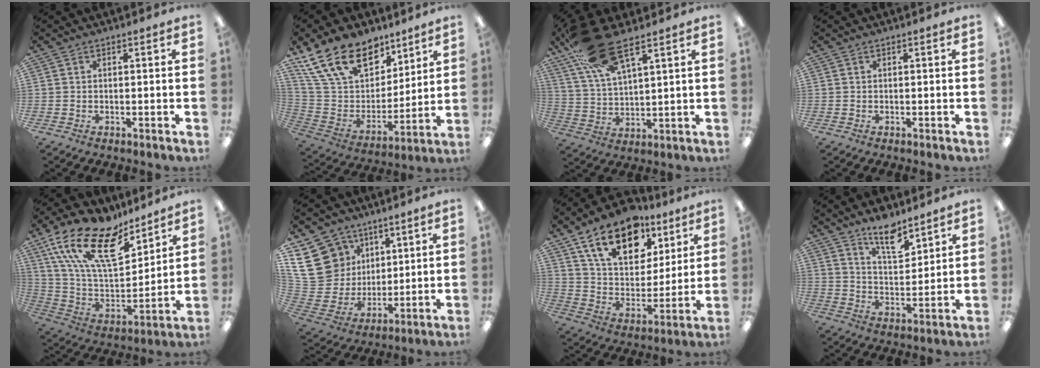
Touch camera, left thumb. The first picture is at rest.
{"total": 20.2, "force": [13.6, 11.5, 9.6], "torque": [-0.185, -0.073, 0.255]}
{"total": 17.3, "force": [11.4, 5.7, 11.8], "torque": [-0.229, -0.036, 0.200]}
{"total": 0.0}
{"total": 21.4, "force": [13.6, 9.5, 13.5], "torque": [-0.267, -0.080, 0.243]}
{"total": 18.0, "force": [8.0, 14.4, 7.1], "torque": [-0.162, -0.040, 0.161]}
{"total": 18.7, "force": [11.4, 11.0, 10.0], "torque": [-0.164, -0.049, 0.202]}
{"total": 9.6, "force": [7.7, 3.2, 4.8], "torque": [-0.074, -0.049, 0.135]}